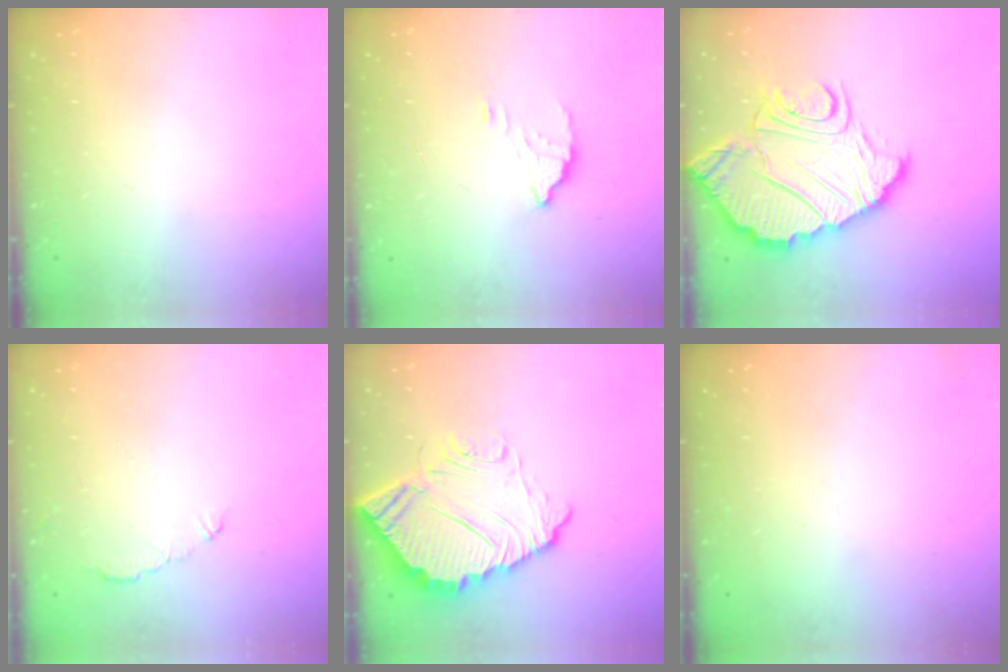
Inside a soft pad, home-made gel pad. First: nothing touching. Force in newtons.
{"total": 2.8, "press": 2.8, "slide": 0.2}
{"total": 14.8, "press": 14.7, "slide": 1.3}
{"total": 4.0, "press": 4.0, "slide": 0.4}
{"total": 10.6, "press": 10.6, "slide": 0.8}
{"total": 2.2, "press": 2.2, "slide": 0.1}